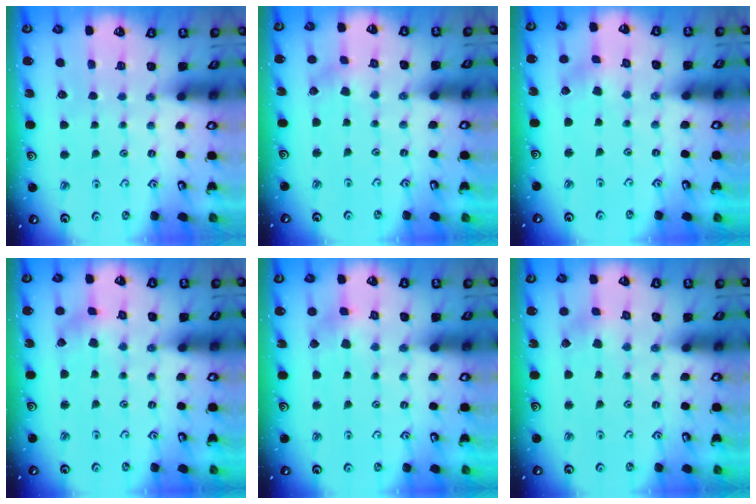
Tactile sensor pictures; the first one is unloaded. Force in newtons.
{"total": 1.1, "press": 1.1, "slide": 0.1}
{"total": 0.5, "press": 0.5, "slide": 0.1}
{"total": 0.8, "press": 0.8, "slide": 0.2}
{"total": 4.8, "press": 4.7, "slide": 0.5}
{"total": 1.7, "press": 1.7, "slide": 0.2}